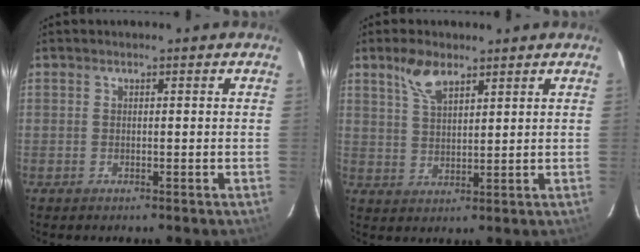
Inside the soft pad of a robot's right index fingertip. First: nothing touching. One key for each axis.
{"total": 5.8, "fx": 3.9, "fy": 2.5, "fz": 3.6, "tx": -0.067, "ty": 0.008, "tz": 0.078}